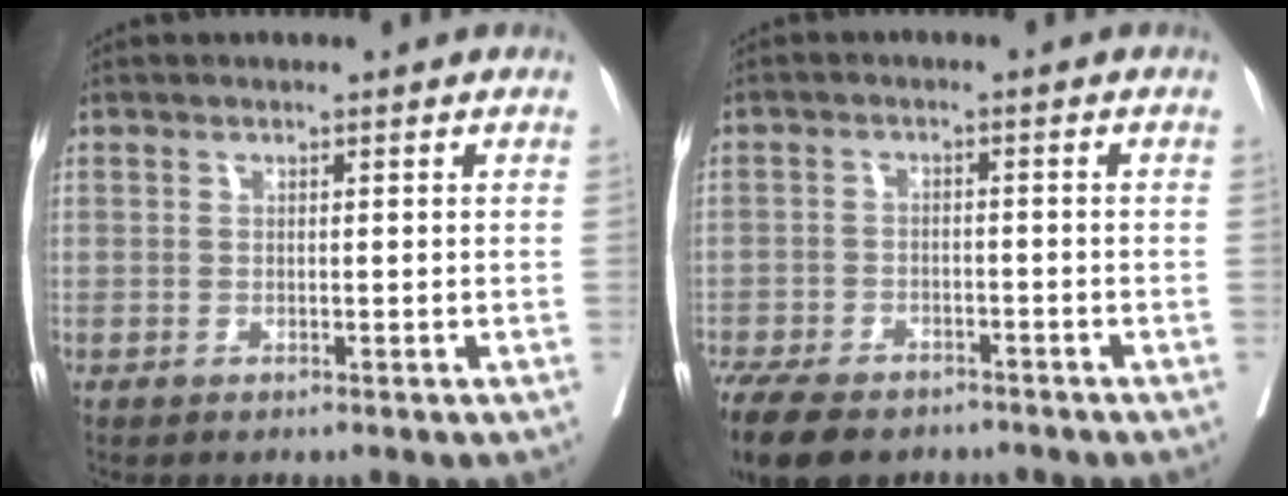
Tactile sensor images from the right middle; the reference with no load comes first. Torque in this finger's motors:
{"motor_torque": [1.07, -1.07, 0.14, 0.11]}